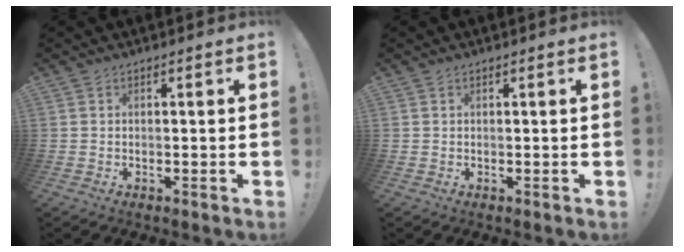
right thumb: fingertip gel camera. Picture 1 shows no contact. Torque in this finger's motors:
{"motor_torque": [0.00, 0.10, -0.11, 0.14, 0.03]}